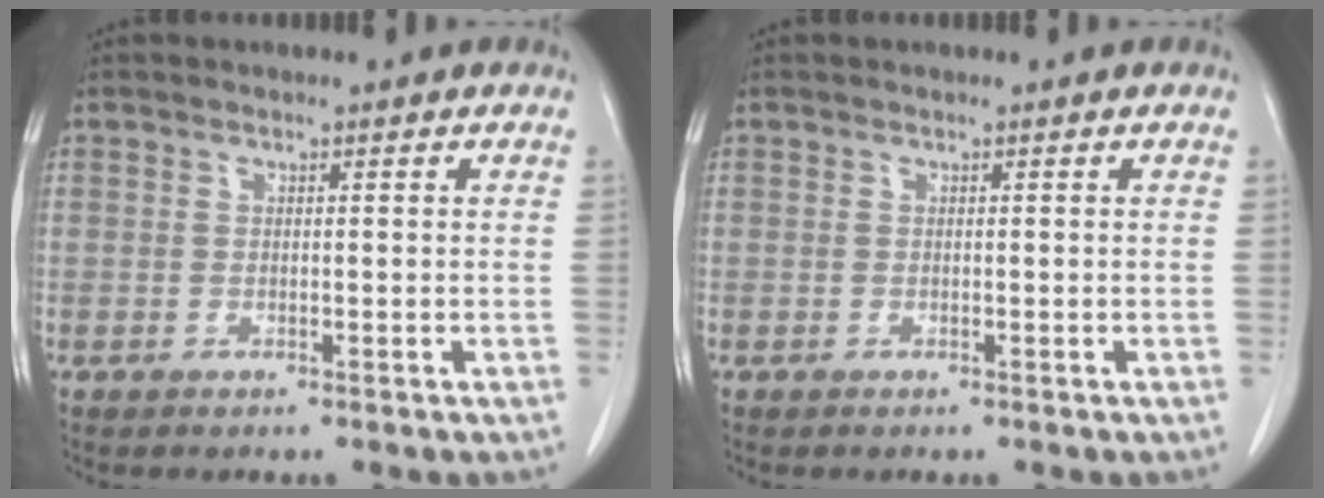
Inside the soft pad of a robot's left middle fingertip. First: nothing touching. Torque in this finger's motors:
{"motor_torque": [0.00, 0.00, 0.00, 0.00]}